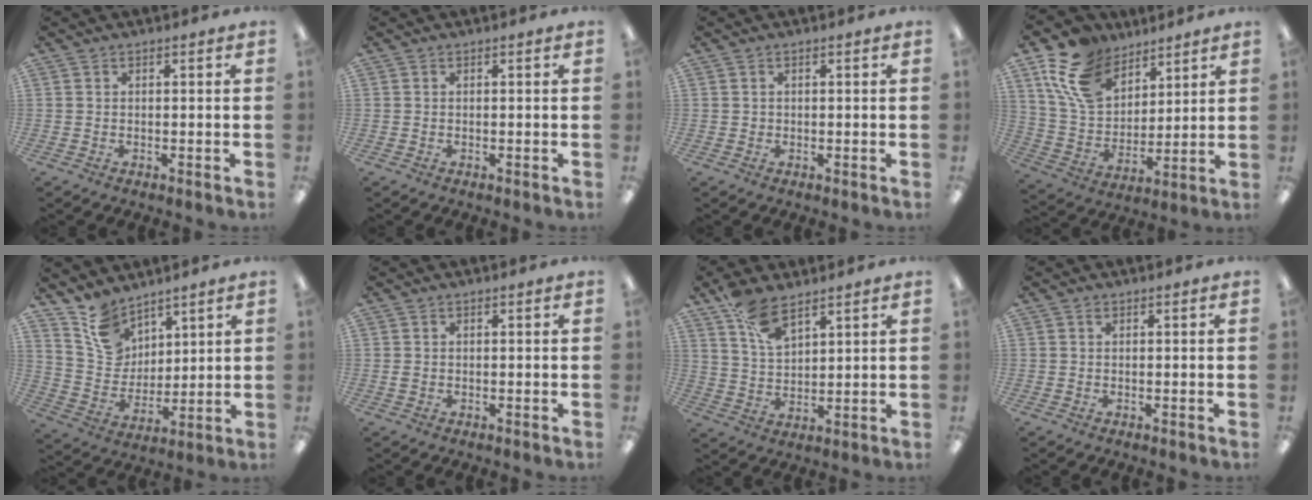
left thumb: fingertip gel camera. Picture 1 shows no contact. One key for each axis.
{"total": 0.0}
{"total": 0.6, "fx": 0.1, "fy": 0.6, "fz": 0.1, "tx": -0.002, "ty": 0.006, "tz": -0.001}
{"total": 16.4, "fx": 10.5, "fy": 10.2, "fz": 7.4, "tx": -0.167, "ty": -0.042, "tz": 0.203}
{"total": 11.0, "fx": 8.4, "fy": 6.8, "fz": 2.4, "tx": -0.068, "ty": -0.048, "tz": 0.167}
{"total": 0.9, "fx": 0.1, "fy": 0.7, "fz": 0.5, "tx": -0.010, "ty": 0.005, "tz": 0.000}
{"total": 9.3, "fx": 6.7, "fy": 3.9, "fz": 5.2, "tx": -0.094, "ty": -0.032, "tz": 0.121}
{"total": 0.5, "fx": 0.3, "fy": 0.3, "fz": 0.3, "tx": -0.007, "ty": 0.004, "tz": 0.005}